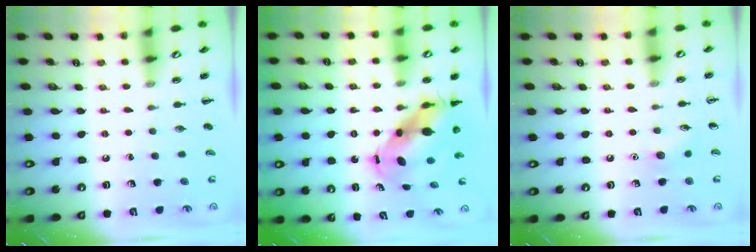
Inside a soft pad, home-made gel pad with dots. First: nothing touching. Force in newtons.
{"total": 9.0, "press": 8.8, "slide": 2.0}
{"total": 4.8, "press": 4.5, "slide": 1.5}